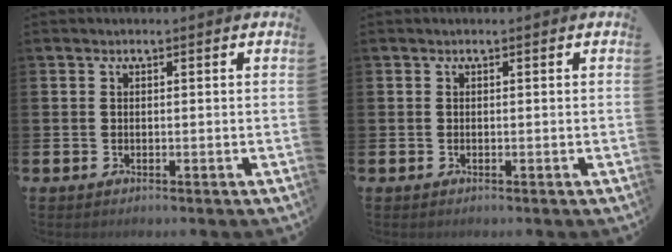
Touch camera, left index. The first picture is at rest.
{"total": 0.0}